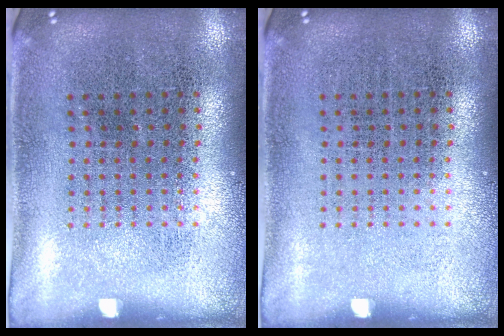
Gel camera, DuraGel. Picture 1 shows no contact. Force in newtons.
{"total": 0.0}